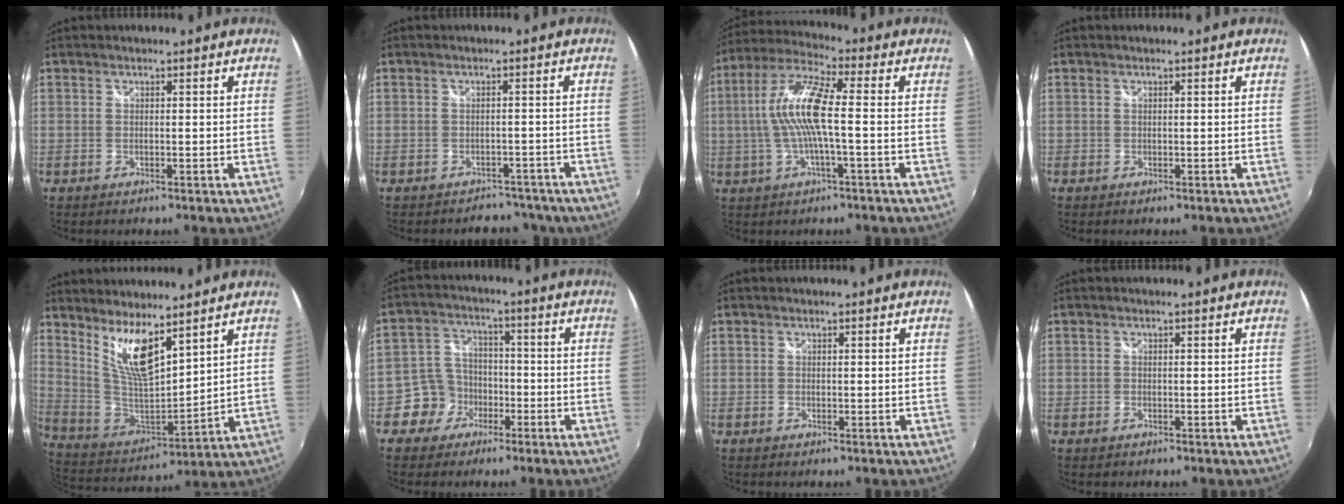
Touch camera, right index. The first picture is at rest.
{"total": 6.8, "force": [-5.6, 3.6, 1.2], "torque": [-0.017, 0.017, -0.061]}
{"total": 11.4, "force": [-0.6, 1.9, 11.3], "torque": [-0.223, 0.010, -0.012]}
{"total": 0.0}
{"total": 12.0, "force": [7.8, 3.4, 8.4], "torque": [-0.150, -0.014, 0.160]}
{"total": 7.1, "force": [-3.7, 5.9, 0.8], "torque": [-0.032, 0.029, -0.065]}
{"total": 0.0}
{"total": 0.8, "force": [-0.5, 0.6, 0.1], "torque": [-0.002, -0.003, -0.008]}